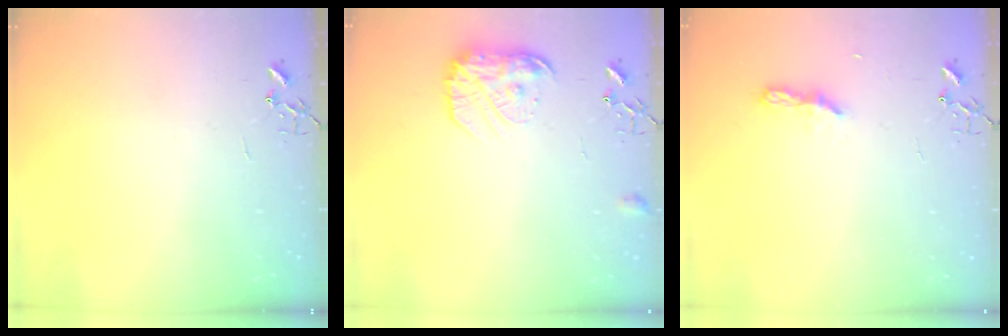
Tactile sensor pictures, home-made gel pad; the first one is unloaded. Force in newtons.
{"total": 14.3, "press": 14.3, "slide": 0.9}
{"total": 5.9, "press": 5.8, "slide": 0.7}